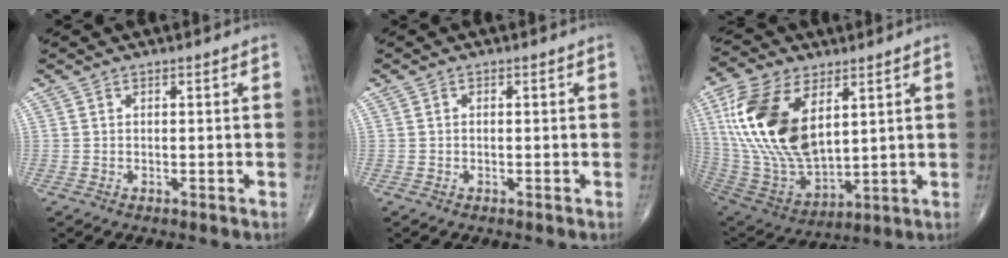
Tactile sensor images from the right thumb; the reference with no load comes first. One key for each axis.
{"total": 0.6, "fx": 0.0, "fy": 0.4, "fz": 0.4, "tx": -0.008, "ty": 0.001, "tz": 0.000}
{"total": 22.1, "fx": 6.7, "fy": 11.9, "fz": 17.4, "tx": -0.346, "ty": -0.031, "tz": 0.134}